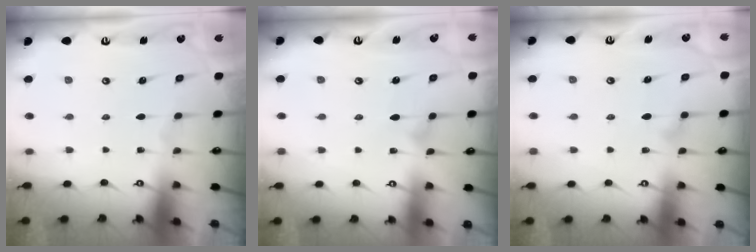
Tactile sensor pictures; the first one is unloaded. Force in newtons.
{"total": 3.5, "press": 3.5, "slide": 0.2}
{"total": 7.7, "press": 7.7, "slide": 0.3}